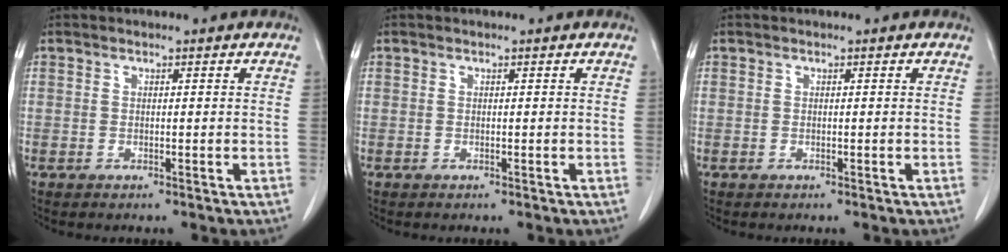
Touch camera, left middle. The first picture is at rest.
{"total": 0.0}
{"total": 0.0}